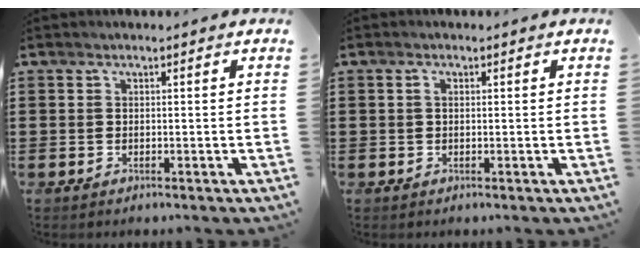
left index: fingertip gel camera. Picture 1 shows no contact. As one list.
[{"total": 1.0, "force": [0.2, 0.6, 0.7], "torque": [-0.017, 0.006, 0.003]}]